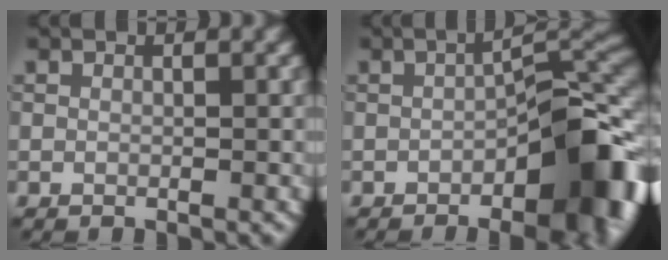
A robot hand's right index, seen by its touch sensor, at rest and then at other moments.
{"total": 11.4, "force": [-4.1, 4.7, 9.5], "torque": [-0.089, 0.019, -0.063]}